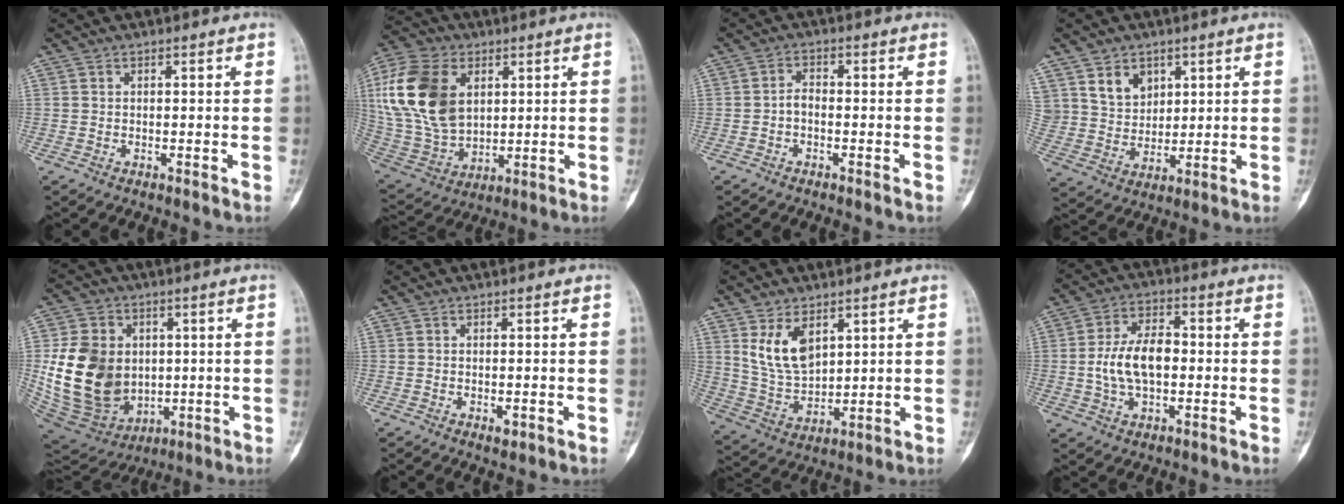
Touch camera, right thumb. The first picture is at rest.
{"total": 20.7, "force": [5.0, 13.7, 14.7], "torque": [-0.299, -0.010, 0.102]}
{"total": 2.2, "force": [-0.7, 1.4, 1.6], "torque": [-0.021, 0.013, -0.021]}
{"total": 8.1, "force": [4.3, 6.0, 3.3], "torque": [-0.033, -0.029, 0.089]}
{"total": 19.8, "force": [0.7, 15.5, 12.4], "torque": [-0.206, -0.009, 0.040]}
{"total": 1.3, "force": [-0.4, 0.7, 1.1], "torque": [-0.010, -0.002, -0.001]}
{"total": 10.1, "force": [4.6, 5.9, 6.8], "torque": [-0.110, -0.024, 0.107]}
{"total": 10.4, "force": [-0.5, 6.0, 8.5], "torque": [-0.148, 0.017, -0.013]}